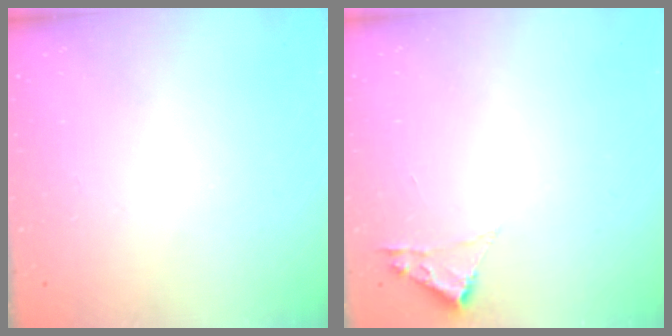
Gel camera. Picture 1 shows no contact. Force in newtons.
{"total": 1.8, "press": 1.8, "slide": 0.2}